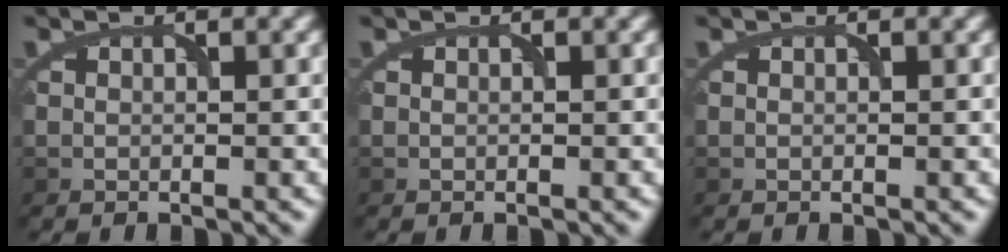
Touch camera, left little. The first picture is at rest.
{"total": 0.0}
{"total": 0.0}